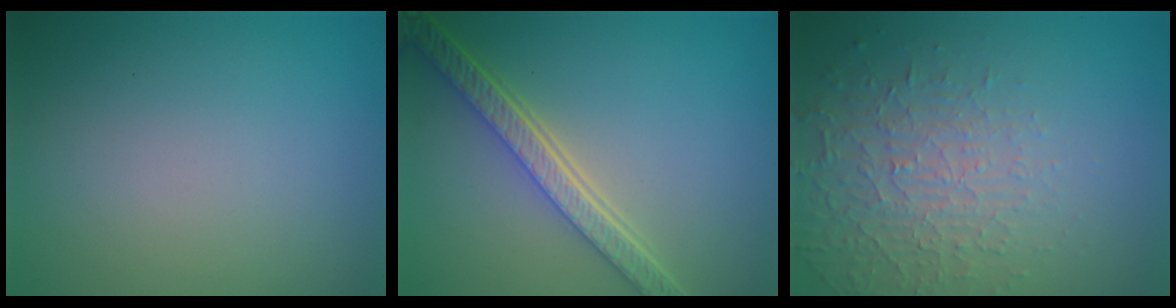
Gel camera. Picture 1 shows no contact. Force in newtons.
{"total": 5.4, "press": 4.1, "slide": 3.4}
{"total": 4.7, "press": 3.2, "slide": 3.4}